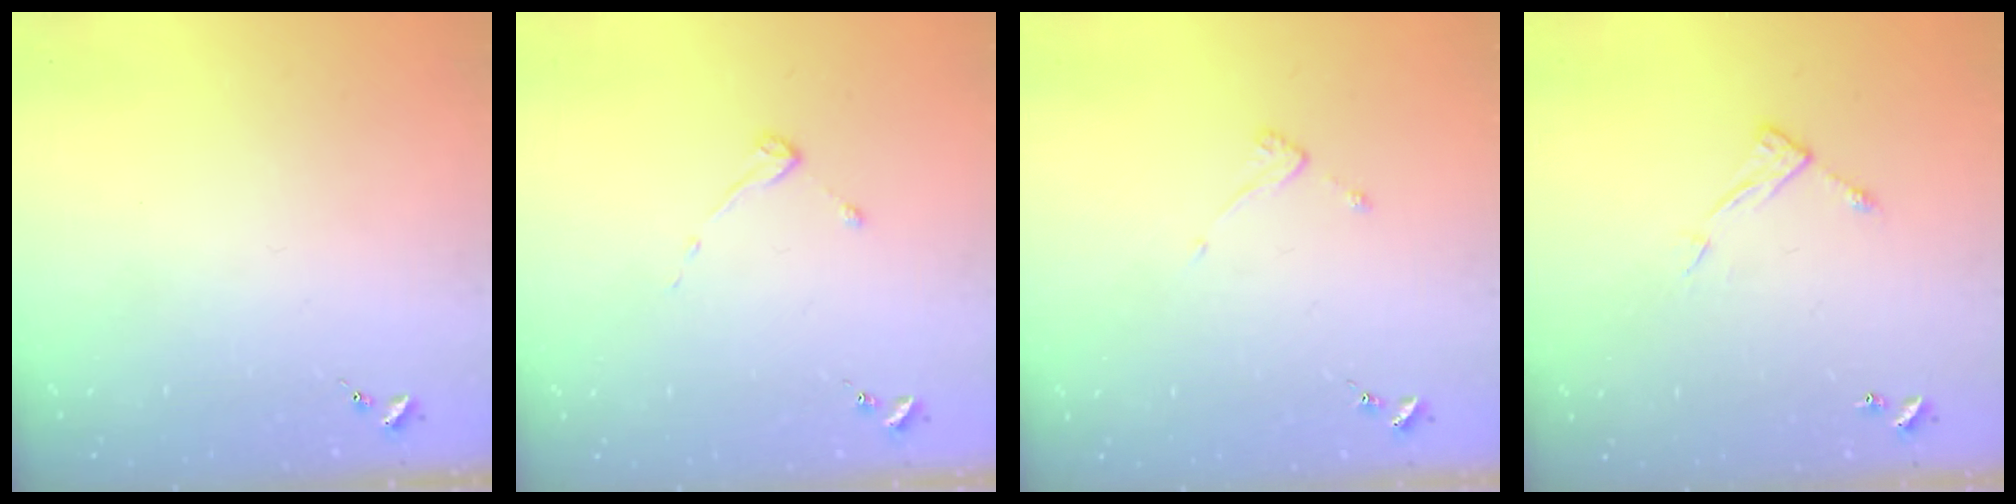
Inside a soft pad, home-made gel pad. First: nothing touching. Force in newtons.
{"total": 2.7, "press": 2.7, "slide": 0.3}
{"total": 3.4, "press": 3.4, "slide": 0.1}
{"total": 6.4, "press": 6.4, "slide": 0.3}